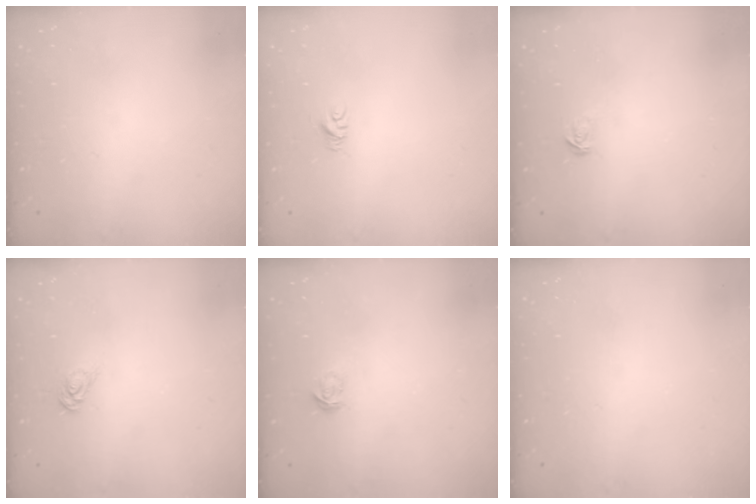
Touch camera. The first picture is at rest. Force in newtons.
{"total": 4.5, "press": 4.5, "slide": 0.3}
{"total": 2.3, "press": 2.3, "slide": 0.1}
{"total": 4.7, "press": 4.6, "slide": 0.5}
{"total": 1.8, "press": 1.7, "slide": 0.2}
{"total": 0.0}